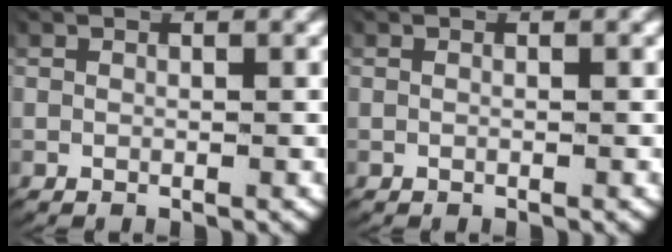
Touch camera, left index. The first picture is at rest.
{"total": 0.0}